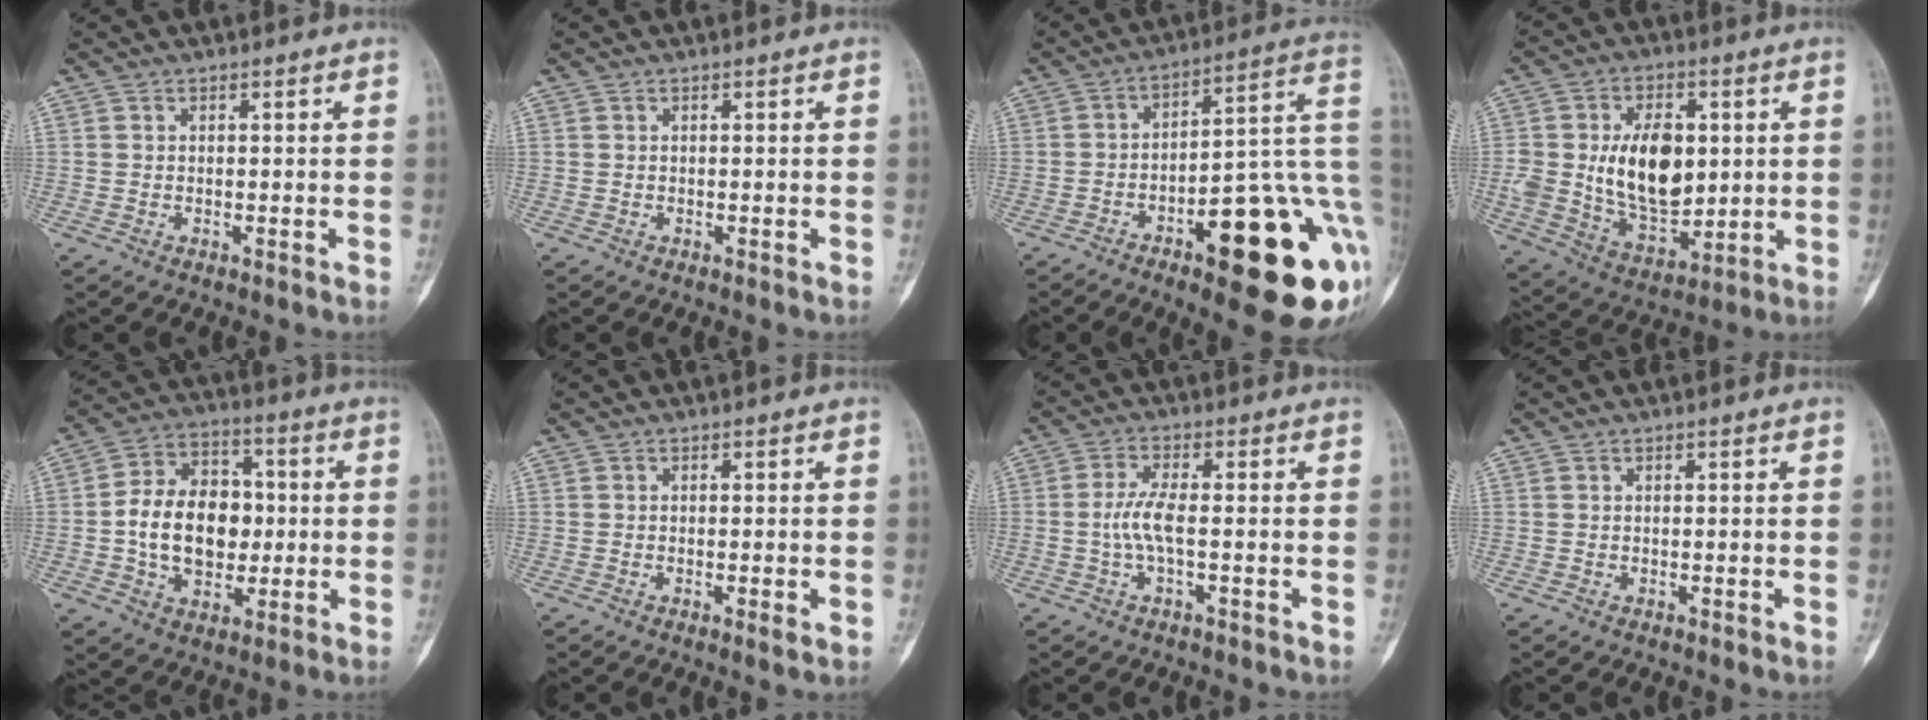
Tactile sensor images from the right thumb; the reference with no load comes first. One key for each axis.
{"total": 0.0}
{"total": 24.6, "fx": -7.4, "fy": 7.9, "fz": 22.1, "tx": -0.220, "ty": 0.038, "tz": -0.092}
{"total": 16.9, "fx": 1.8, "fy": 10.8, "fz": 12.9, "tx": -0.181, "ty": -0.011, "tz": 0.045}
{"total": 15.7, "fx": -0.7, "fy": 11.2, "fz": 11.0, "tx": -0.152, "ty": 0.028, "tz": -0.010}
{"total": 1.7, "fx": -0.4, "fy": 0.5, "fz": 1.5, "tx": -0.018, "ty": -0.003, "tz": -0.006}
{"total": 5.0, "fx": -0.8, "fy": 1.6, "fz": 4.6, "tx": -0.105, "ty": 0.009, "tz": -0.019}
{"total": 0.0}